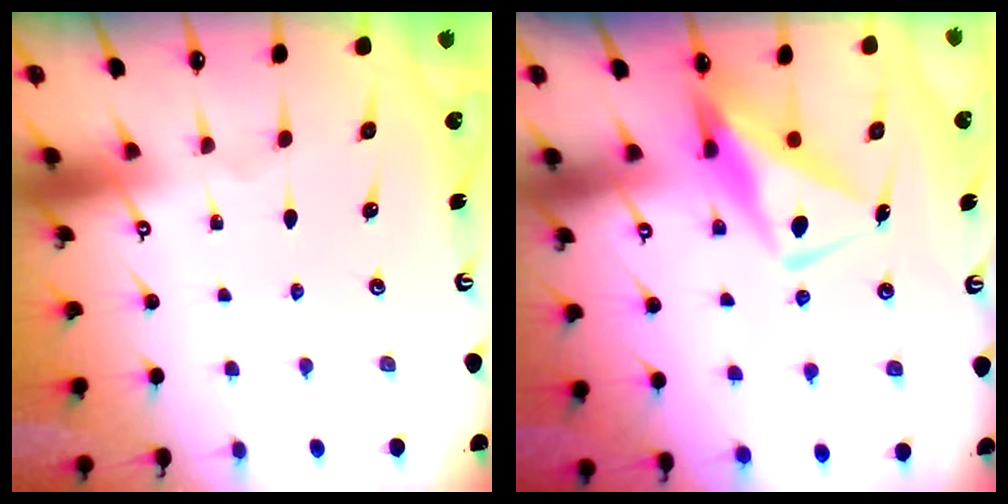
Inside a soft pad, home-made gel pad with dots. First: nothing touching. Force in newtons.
{"total": 11.9, "press": 11.8, "slide": 1.0}